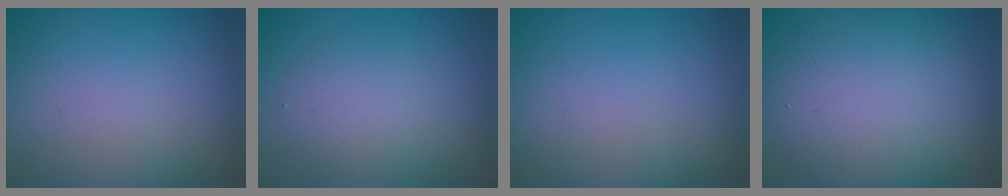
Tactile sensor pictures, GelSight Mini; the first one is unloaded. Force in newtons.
{"total": 2.5, "press": 2.5, "slide": 0.2}
{"total": 0.0}
{"total": 7.7, "press": 7.7, "slide": 0.2}